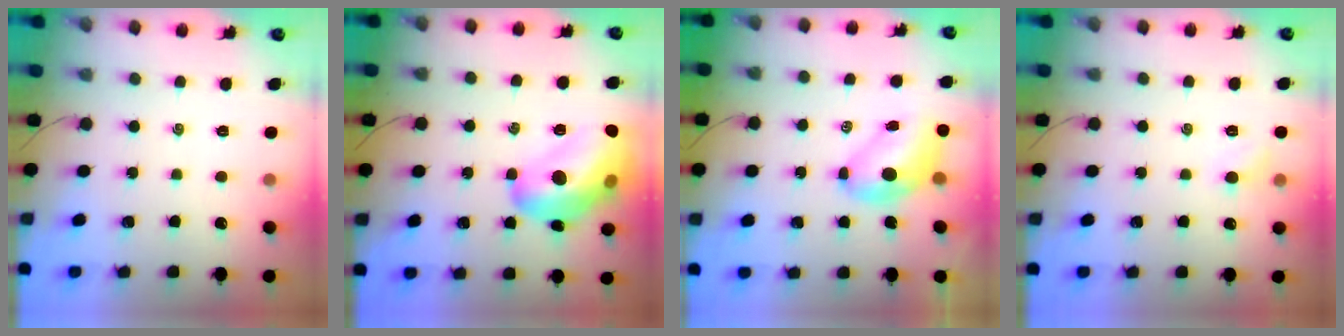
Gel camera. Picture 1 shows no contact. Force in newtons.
{"total": 20.0, "press": 19.8, "slide": 2.9}
{"total": 6.8, "press": 6.6, "slide": 1.6}
{"total": 5.1, "press": 4.8, "slide": 1.6}